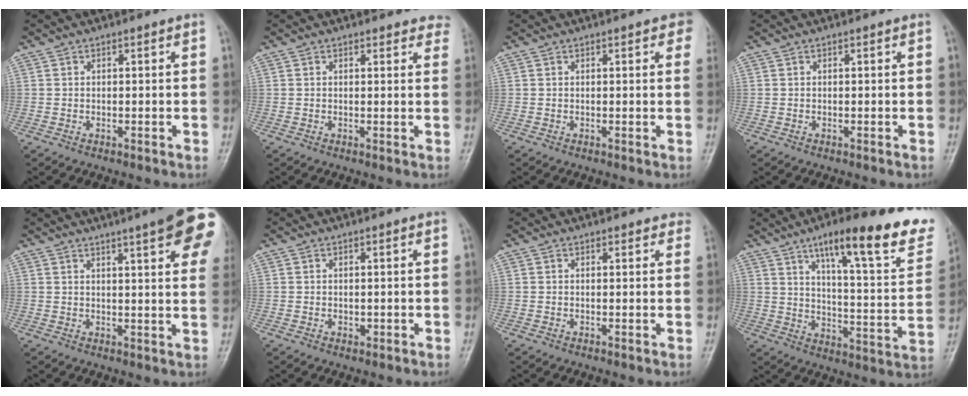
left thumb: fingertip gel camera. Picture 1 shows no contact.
{"total": 4.3, "force": [3.9, 1.7, 0.5], "torque": [0.031, -0.015, 0.022]}
{"total": 4.8, "force": [2.4, 1.6, 3.8], "torque": [-0.024, 0.002, 0.021]}
{"total": 0.0}
{"total": 18.1, "force": [10.2, 3.6, 14.5], "torque": [-0.182, -0.012, 0.113]}
{"total": 1.0, "force": [0.0, 0.7, 0.7], "torque": [-0.006, 0.000, 0.002]}
{"total": 2.3, "force": [2.0, 1.0, 0.5], "torque": [0.015, -0.005, 0.010]}
{"total": 24.3, "force": [15.9, 5.3, 17.6], "torque": [-0.215, -0.057, 0.226]}